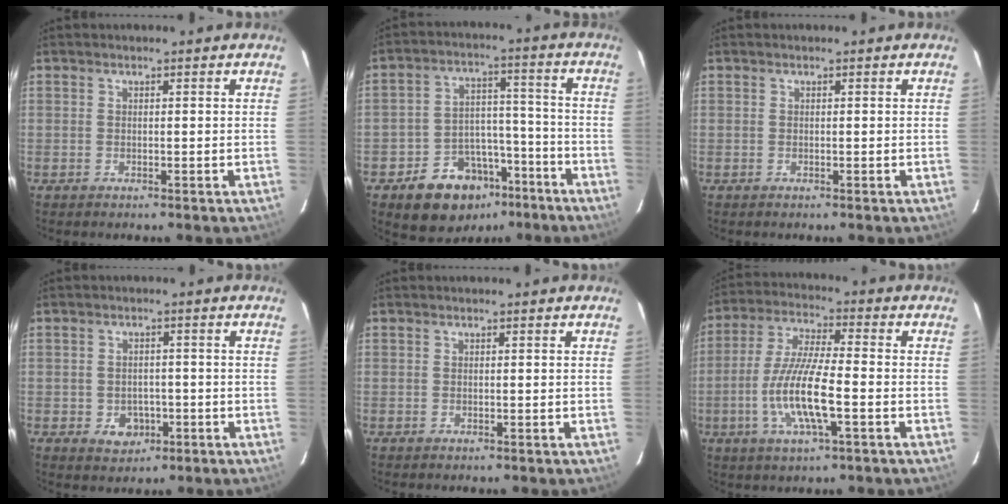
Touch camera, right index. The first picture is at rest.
{"total": 13.2, "force": [-8.2, 9.1, 5.0], "torque": [-0.098, 0.037, -0.105]}
{"total": 0.0}
{"total": 4.5, "force": [-1.5, 3.8, 1.9], "torque": [-0.044, 0.007, -0.006]}
{"total": 0.0}
{"total": 12.5, "force": [-3.7, 2.1, 11.8], "torque": [-0.243, -0.005, -0.068]}